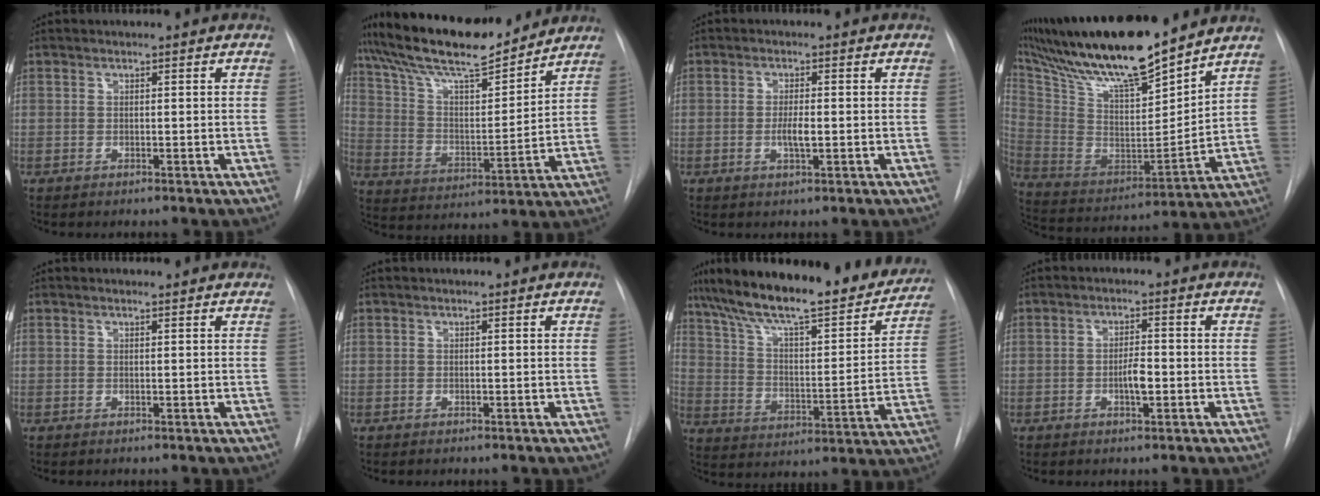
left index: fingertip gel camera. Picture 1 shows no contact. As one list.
[{"total": 18.0, "force": [15.6, 3.0, 8.4], "torque": [-0.153, 0.011, 0.268]}, {"total": 2.8, "force": [-0.5, 0.5, 2.7], "torque": [-0.053, -0.001, -0.008]}, {"total": 24.0, "force": [20.0, 3.1, 12.9], "torque": [-0.251, -0.002, 0.347]}, {"total": 1.3, "force": [1.2, 0.3, 0.5], "torque": [-0.013, 0.011, 0.013]}, {"total": 0.0}, {"total": 26.4, "force": [22.3, 5.1, 13.2], "torque": [-0.218, -0.010, 0.318]}, {"total": 3.1, "force": [-0.8, 0.9, 2.9], "torque": [-0.049, 0.002, -0.013]}]